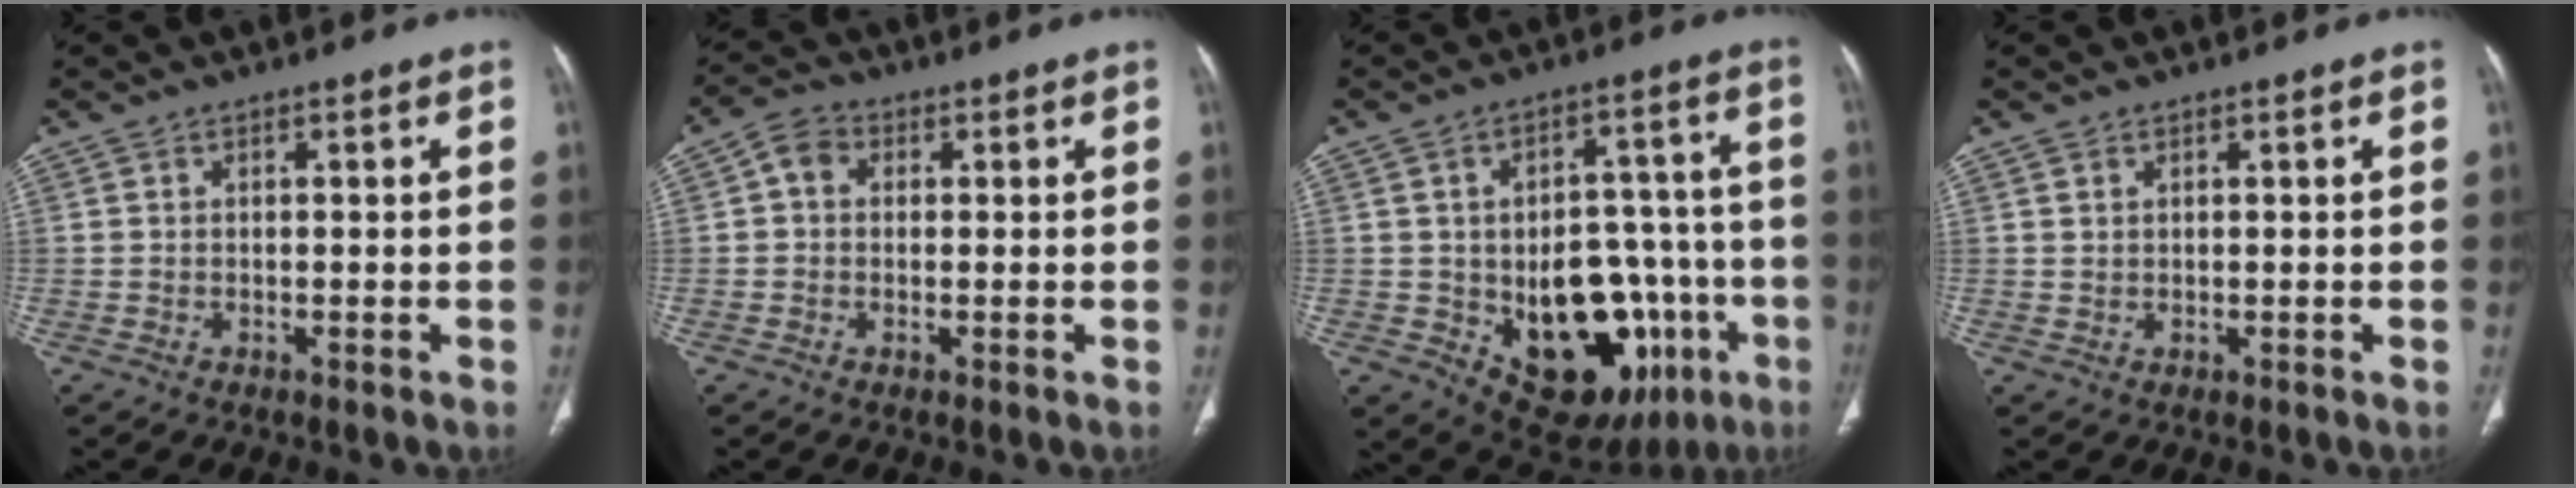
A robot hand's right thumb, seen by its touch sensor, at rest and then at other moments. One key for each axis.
{"total": 4.1, "fx": 0.6, "fy": 3.4, "fz": 2.3, "tx": -0.025, "ty": 0.012, "tz": 0.002}
{"total": 22.4, "fx": -6.6, "fy": 13.2, "fz": 16.8, "tx": -0.194, "ty": 0.032, "tz": -0.068}
{"total": 0.8, "fx": 0.6, "fy": 0.5, "fz": 0.3, "tx": 0.003, "ty": -0.003, "tz": 0.009}